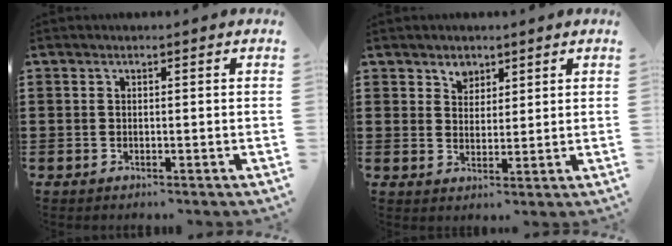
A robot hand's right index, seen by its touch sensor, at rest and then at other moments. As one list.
[{"total": 3.0, "force": [2.1, 2.1, 0.3], "torque": [-0.016, 0.009, 0.040]}]